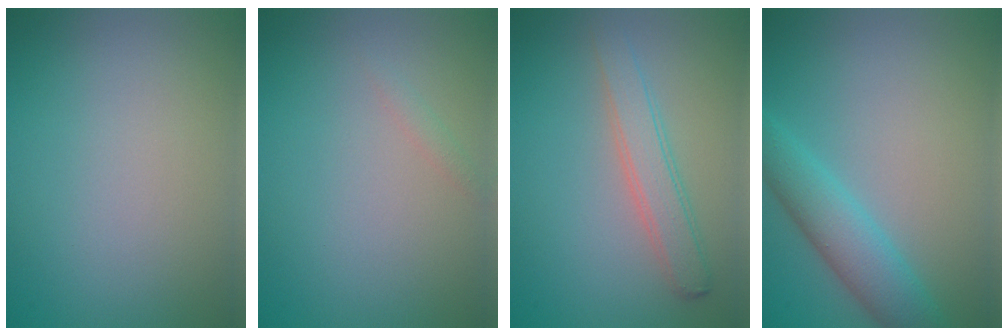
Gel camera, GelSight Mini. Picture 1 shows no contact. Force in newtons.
{"total": 0.7, "press": 0.7, "slide": 0.1}
{"total": 2.9, "press": 2.9, "slide": 0.1}
{"total": 4.3, "press": 4.3, "slide": 0.1}